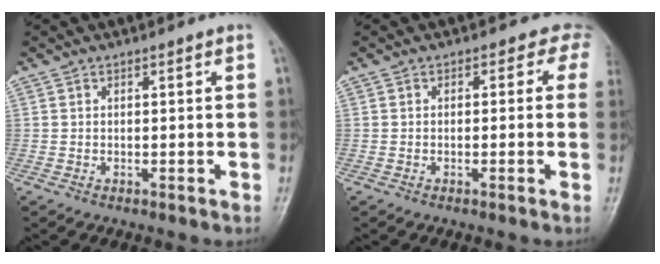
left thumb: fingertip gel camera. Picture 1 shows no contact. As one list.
[{"total": 2.5, "force": [0.6, 2.2, 1.2], "torque": [0.019, 0.007, -0.015]}]